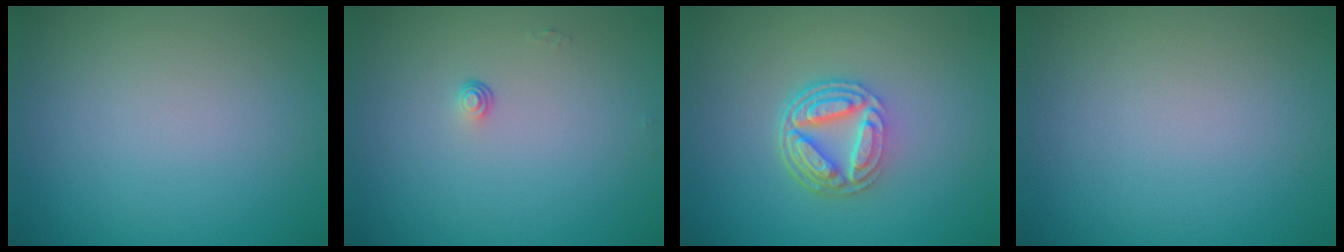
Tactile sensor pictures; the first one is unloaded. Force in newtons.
{"total": 0.6, "press": 0.4, "slide": 0.5}
{"total": 5.2, "press": 3.8, "slide": 3.5}
{"total": 0.0}